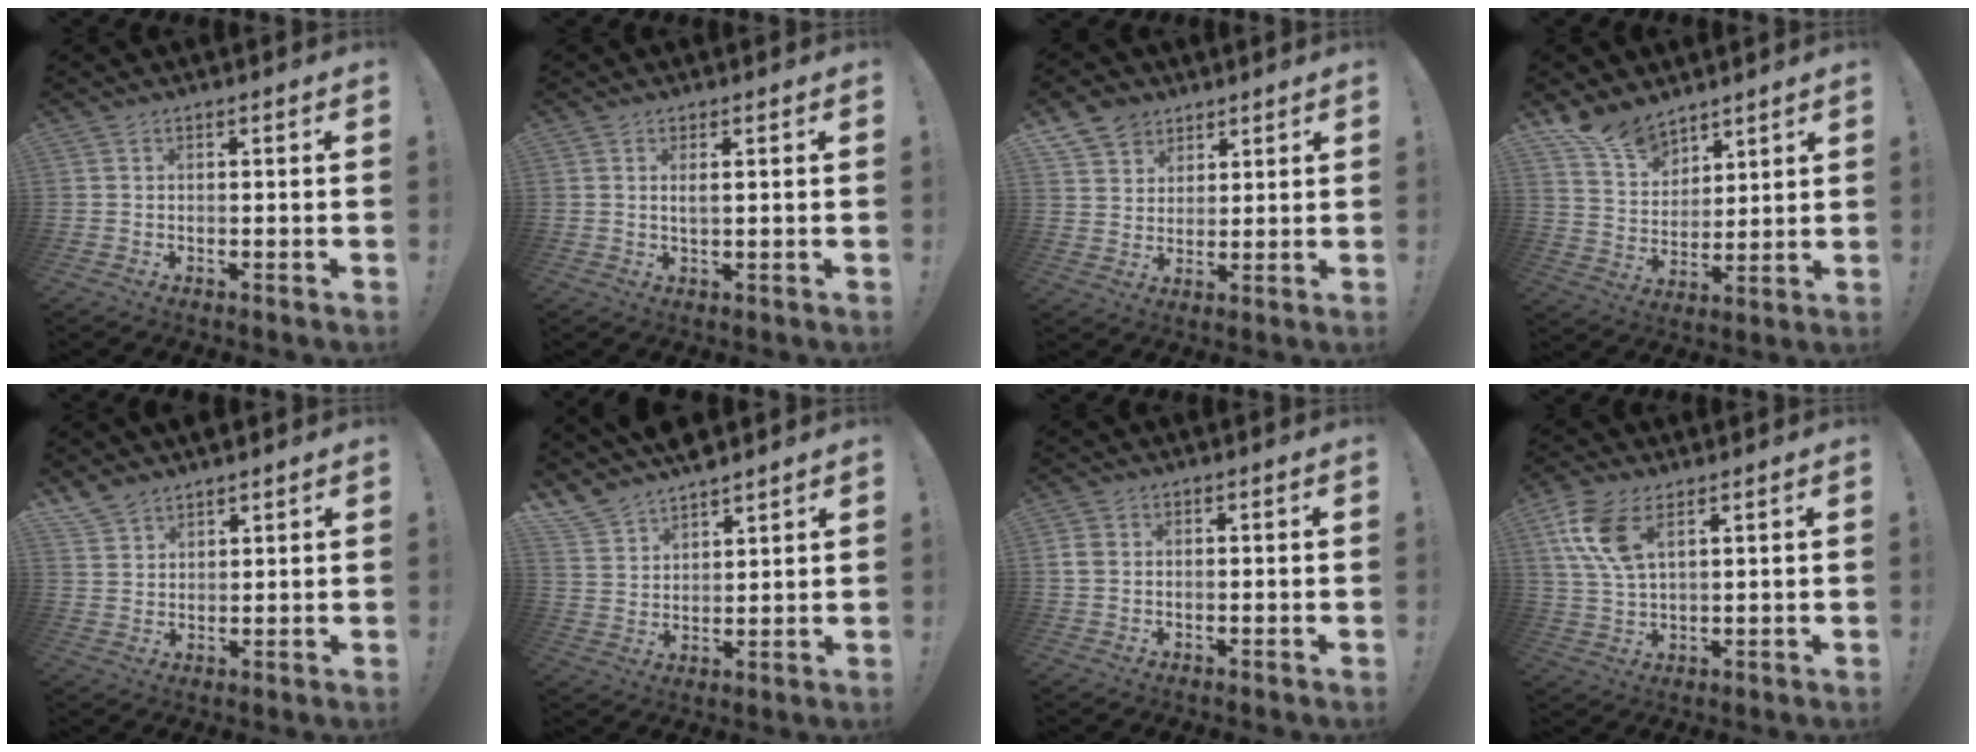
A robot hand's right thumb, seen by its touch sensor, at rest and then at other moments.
{"total": 1.9, "force": [0.6, 0.2, 1.7], "torque": [-0.026, -0.006, 0.008]}
{"total": 8.2, "force": [5.7, 5.7, 1.4], "torque": [-0.027, -0.033, 0.115]}
{"total": 11.5, "force": [9.2, 6.2, 3.0], "torque": [-0.066, -0.062, 0.181]}
{"total": 5.6, "force": [4.7, 2.9, 0.9], "torque": [-0.025, -0.028, 0.093]}
{"total": 7.9, "force": [7.1, 3.3, 1.1], "torque": [-0.042, -0.057, 0.137]}
{"total": 2.7, "force": [0.0, 2.2, 1.5], "torque": [-0.033, 0.010, 0.004]}
{"total": 10.9, "force": [5.0, 5.8, 7.8], "torque": [-0.167, -0.004, 0.098]}